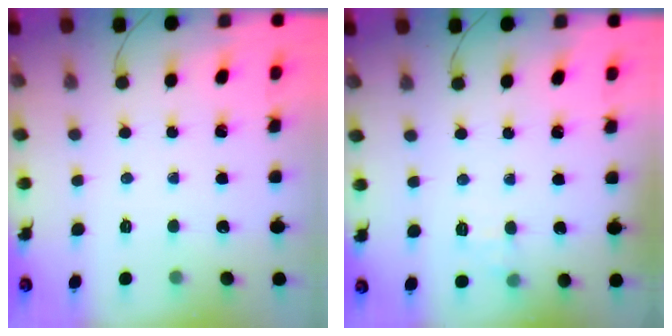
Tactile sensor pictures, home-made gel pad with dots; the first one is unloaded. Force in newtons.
{"total": 5.8, "press": 5.6, "slide": 1.8}